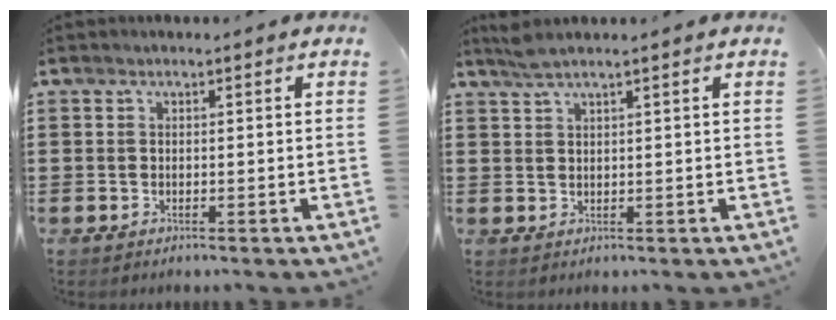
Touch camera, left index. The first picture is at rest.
{"total": 2.2, "force": [1.7, 0.0, 1.3], "torque": [-0.028, 0.001, 0.032]}